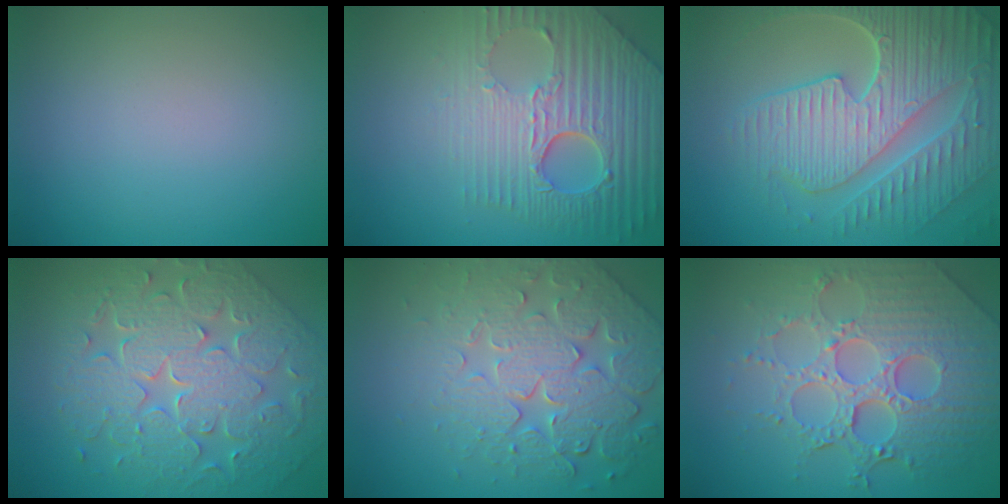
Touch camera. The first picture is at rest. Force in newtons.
{"total": 8.9, "press": 6.0, "slide": 6.6}
{"total": 8.9, "press": 6.4, "slide": 6.1}
{"total": 9.5, "press": 6.7, "slide": 6.6}
{"total": 7.5, "press": 5.9, "slide": 4.7}
{"total": 8.1, "press": 6.0, "slide": 5.5}